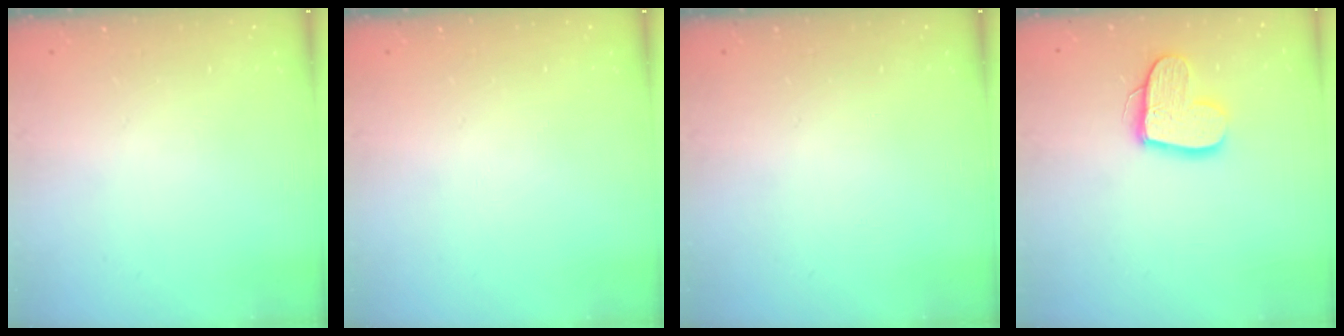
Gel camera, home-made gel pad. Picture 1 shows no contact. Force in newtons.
{"total": 0.0}
{"total": 0.0}
{"total": 12.9, "press": 12.9, "slide": 1.0}